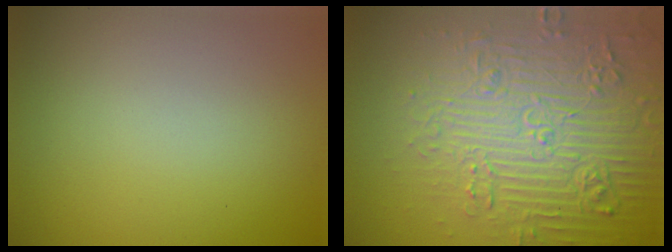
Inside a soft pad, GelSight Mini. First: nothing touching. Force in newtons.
{"total": 7.9, "press": 7.7, "slide": 1.9}